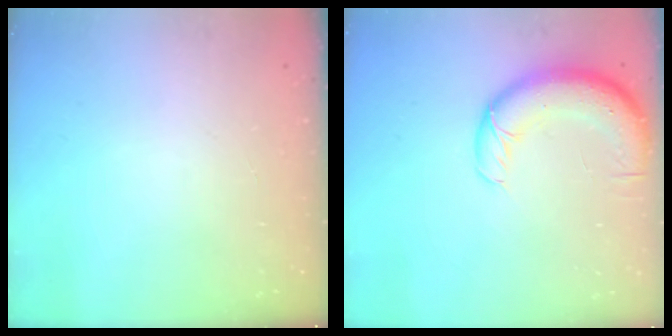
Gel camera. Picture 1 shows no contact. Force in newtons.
{"total": 12.4, "press": 12.0, "slide": 3.1}